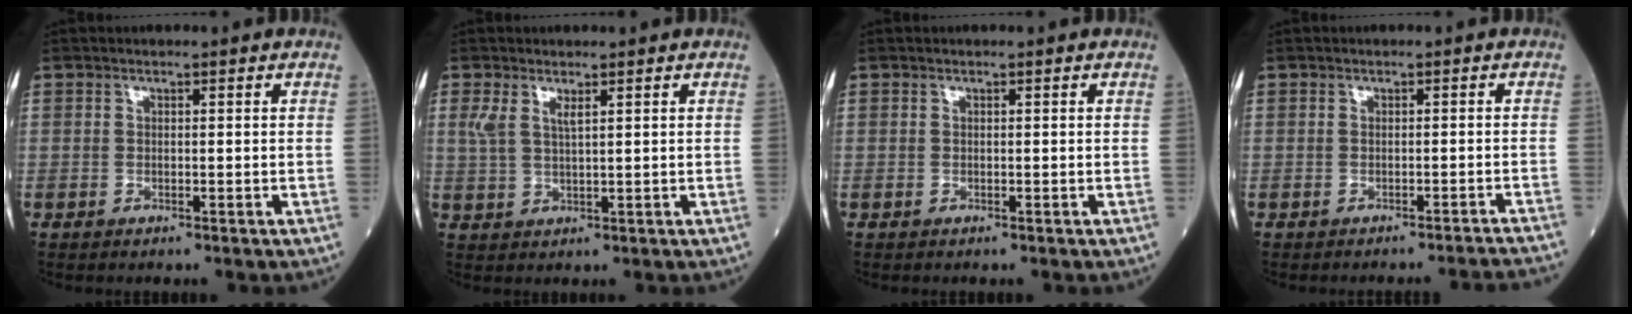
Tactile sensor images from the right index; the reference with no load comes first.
{"total": 3.2, "force": [1.6, 0.8, 2.6], "torque": [-0.063, 0.008, 0.036]}
{"total": 0.0}
{"total": 8.0, "force": [-7.8, -1.4, 1.1], "torque": [0.001, -0.016, -0.084]}